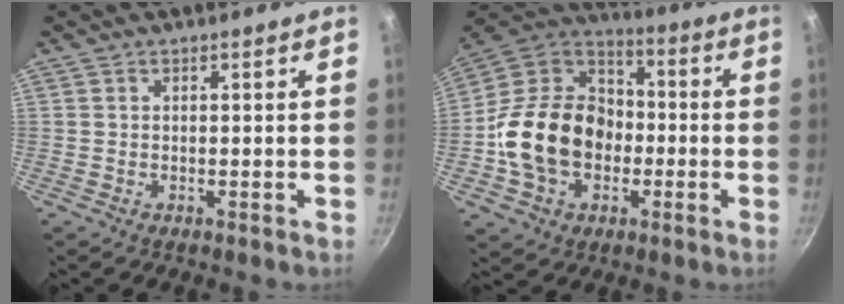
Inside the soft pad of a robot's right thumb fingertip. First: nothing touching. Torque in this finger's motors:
{"motor_torque": [1.72, 3.05, 1.11, -1.32, 0.16]}